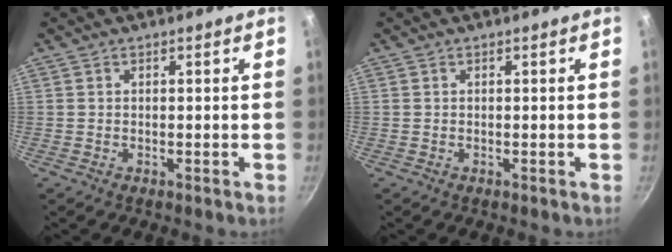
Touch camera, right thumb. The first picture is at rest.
{"total": 0.0}